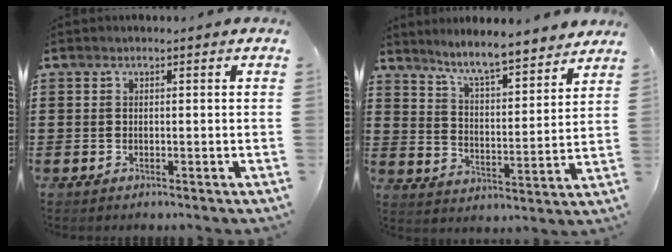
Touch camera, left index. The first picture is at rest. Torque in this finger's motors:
{"motor_torque": [0.32, 0.38, 0.06, -0.01]}